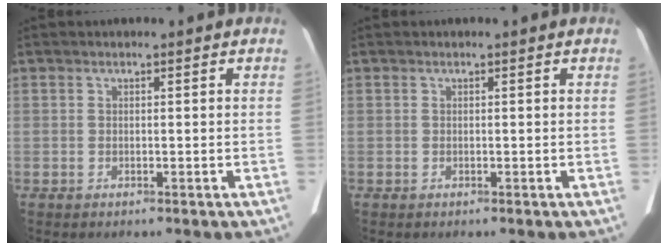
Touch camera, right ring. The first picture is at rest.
{"total": 0.0}